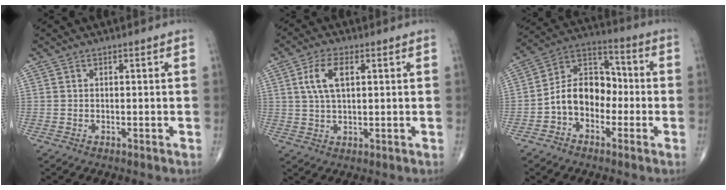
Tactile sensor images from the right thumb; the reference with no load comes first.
{"total": 6.6, "force": [2.0, 3.1, 5.4], "torque": [-0.112, 0.004, 0.041]}
{"total": 11.6, "force": [-2.6, 8.4, 7.6], "torque": [-0.100, 0.047, -0.062]}